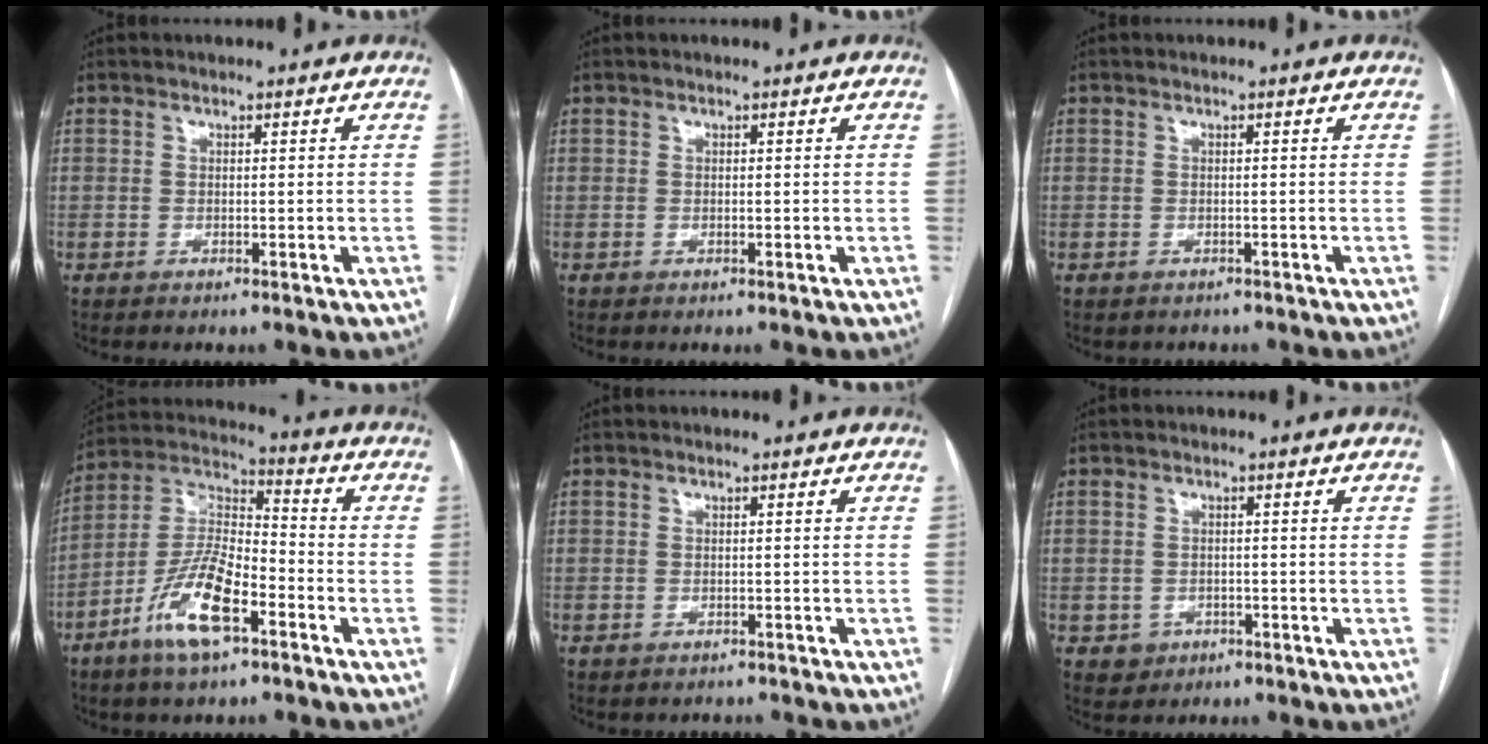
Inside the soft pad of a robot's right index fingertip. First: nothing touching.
{"total": 0.0}
{"total": 0.8, "force": [-0.6, 0.5, 0.1], "torque": [-0.006, 0.001, -0.007]}
{"total": 12.9, "force": [-6.5, 3.7, 10.5], "torque": [-0.217, 0.004, -0.122]}
{"total": 1.6, "force": [-1.4, 0.7, -0.1], "torque": [0.002, 0.000, -0.021]}
{"total": 2.7, "force": [-1.1, 2.4, 0.4], "torque": [0.000, 0.008, -0.010]}